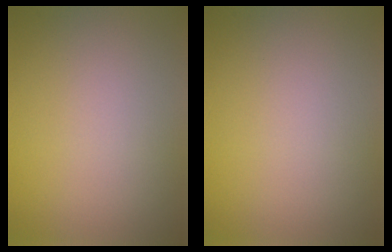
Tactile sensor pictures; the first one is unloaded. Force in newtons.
{"total": 0.0}